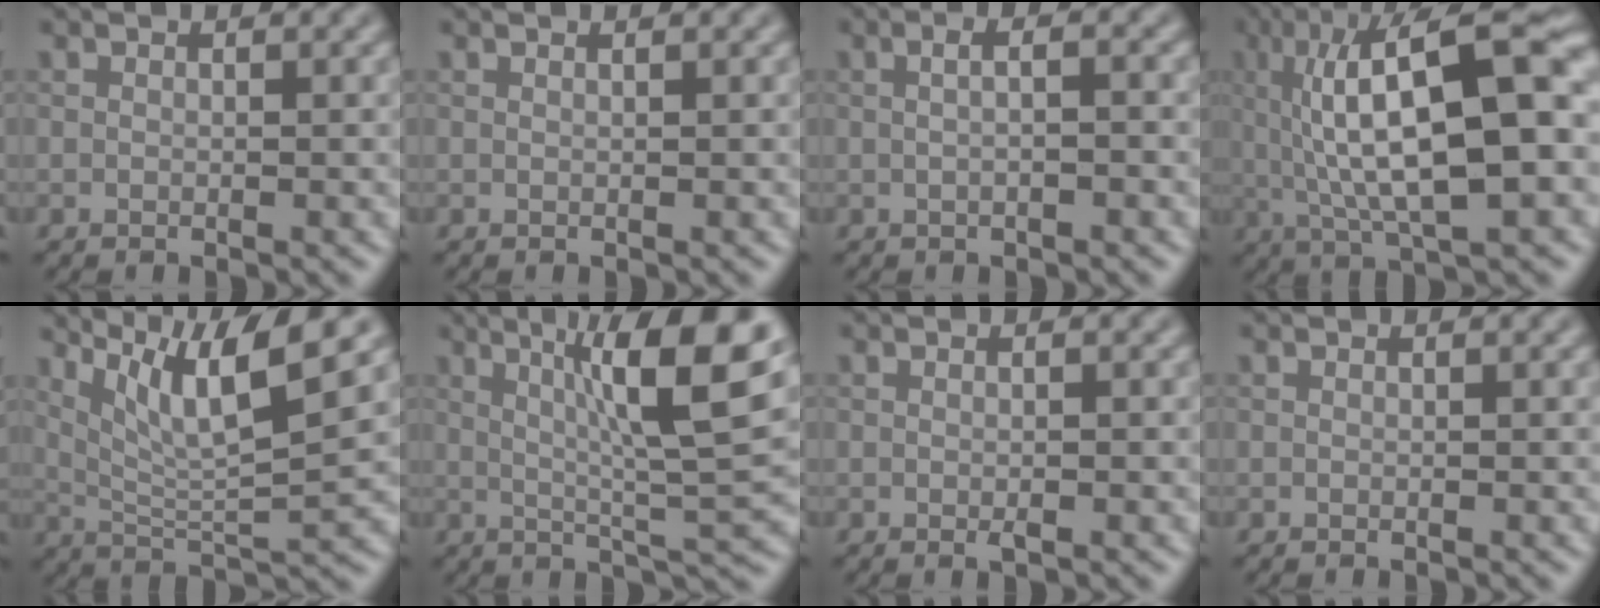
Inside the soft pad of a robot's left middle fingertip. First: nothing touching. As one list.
[{"total": 0.7, "force": [0.5, 0.3, 0.4], "torque": [-0.003, -0.002, 0.001]}, {"total": 3.5, "force": [0.8, 1.7, 2.9], "torque": [-0.019, 0.021, -0.013]}, {"total": 14.6, "force": [1.8, 4.4, 13.8], "torque": [-0.209, 0.022, 0.022]}, {"total": 8.8, "force": [4.9, 1.7, 7.1], "torque": [-0.117, 0.006, 0.089]}, {"total": 11.0, "force": [3.8, 1.9, 10.1], "torque": [-0.142, 0.012, 0.061]}, {"total": 0.8, "force": [-0.2, 0.1, 0.7], "torque": [-0.012, -0.002, -0.003]}, {"total": 0.0}]